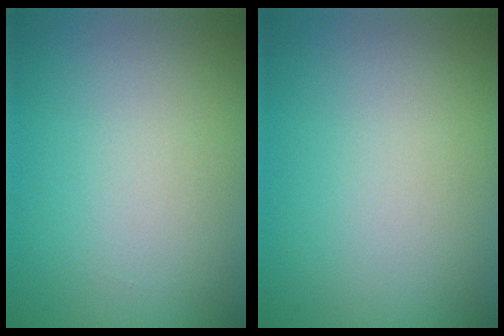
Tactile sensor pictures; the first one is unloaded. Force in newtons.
{"total": 0.0}